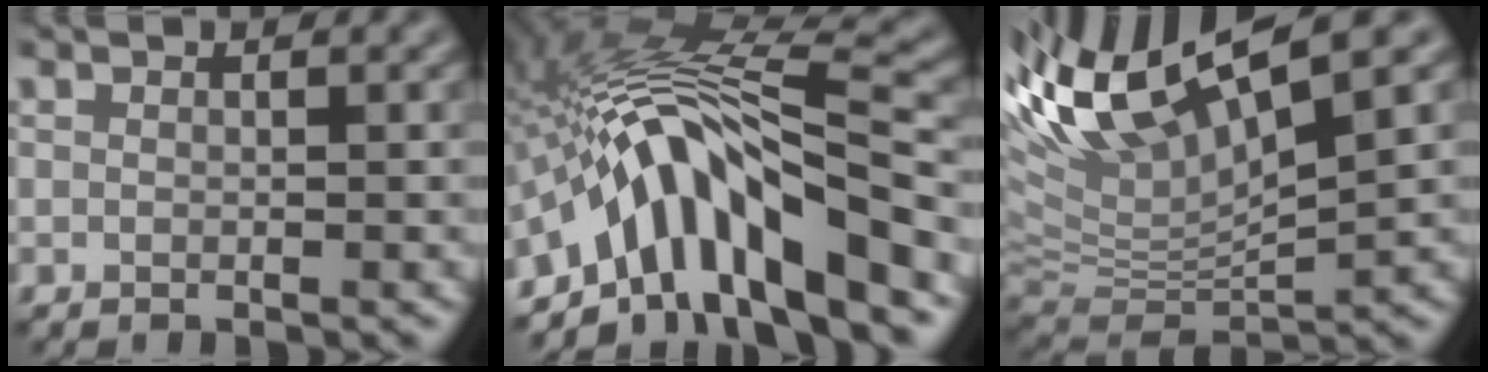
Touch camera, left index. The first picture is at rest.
{"total": 12.2, "force": [-5.8, 3.1, 10.2], "torque": [-0.165, 0.023, -0.097]}
{"total": 10.3, "force": [4.7, 2.9, 8.7], "torque": [-0.178, 0.012, 0.090]}